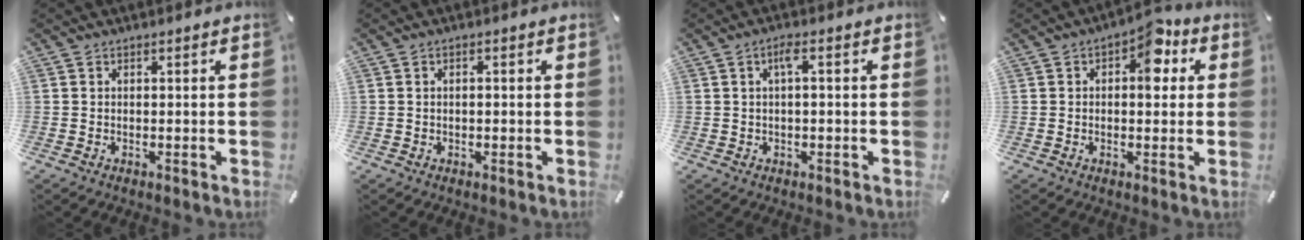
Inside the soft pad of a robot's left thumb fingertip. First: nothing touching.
{"total": 1.0, "force": [-0.1, 0.4, 0.9], "torque": [-0.017, 0.002, -0.003]}
{"total": 3.3, "force": [0.4, 0.8, 3.2], "torque": [-0.062, 0.007, 0.005]}
{"total": 8.4, "force": [2.7, 4.7, 6.4], "torque": [-0.072, -0.012, 0.039]}